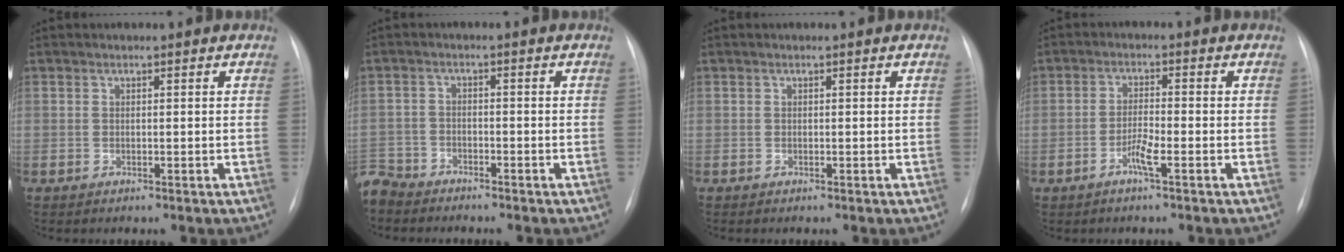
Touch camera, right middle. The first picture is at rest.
{"total": 6.5, "force": [-5.9, 2.6, 0.4], "torque": [-0.013, -0.008, -0.110]}
{"total": 0.0}
{"total": 2.9, "force": [-1.6, -0.1, 2.4], "torque": [-0.050, -0.001, -0.035]}